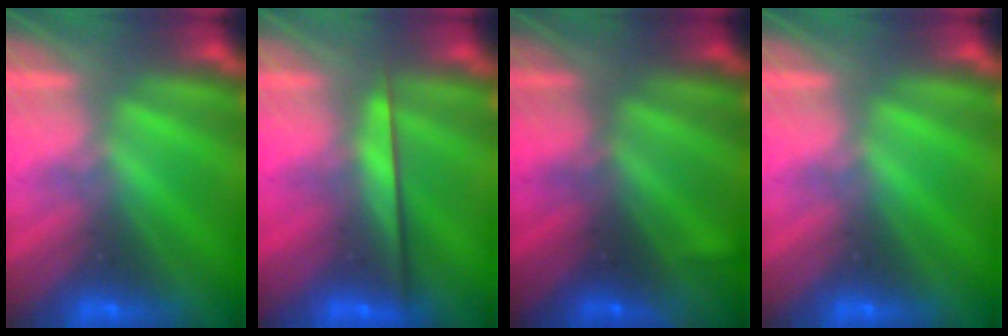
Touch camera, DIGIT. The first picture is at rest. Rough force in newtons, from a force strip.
{"total": 2.4}
{"total": 1.7}
{"total": 0.0}